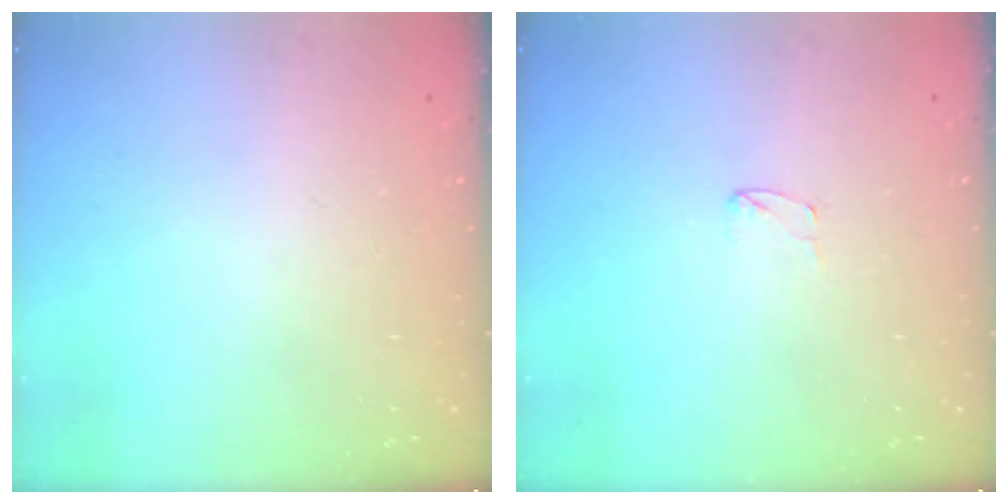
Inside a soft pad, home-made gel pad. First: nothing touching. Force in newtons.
{"total": 3.7, "press": 3.7, "slide": 0.3}